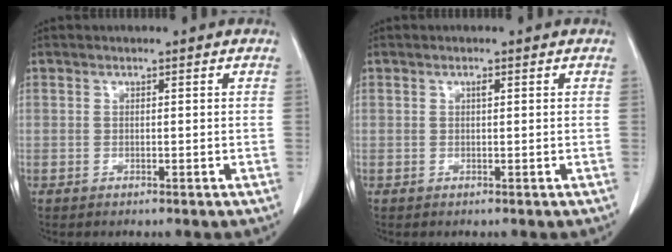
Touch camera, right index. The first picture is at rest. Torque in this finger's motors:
{"motor_torque": [0.09, -0.07, 0.00, 0.01]}